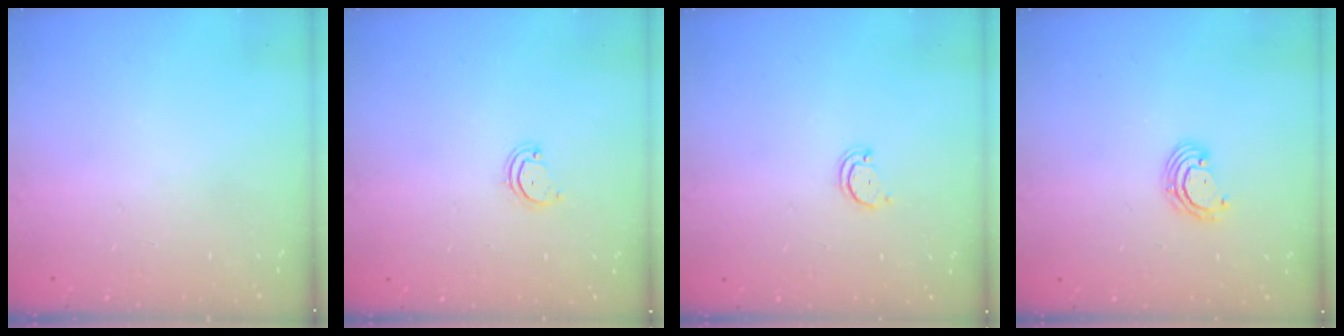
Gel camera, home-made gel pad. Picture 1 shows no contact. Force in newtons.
{"total": 3.0, "press": 3.0, "slide": 0.2}
{"total": 2.2, "press": 2.2, "slide": 0.4}
{"total": 3.1, "press": 3.1, "slide": 0.1}